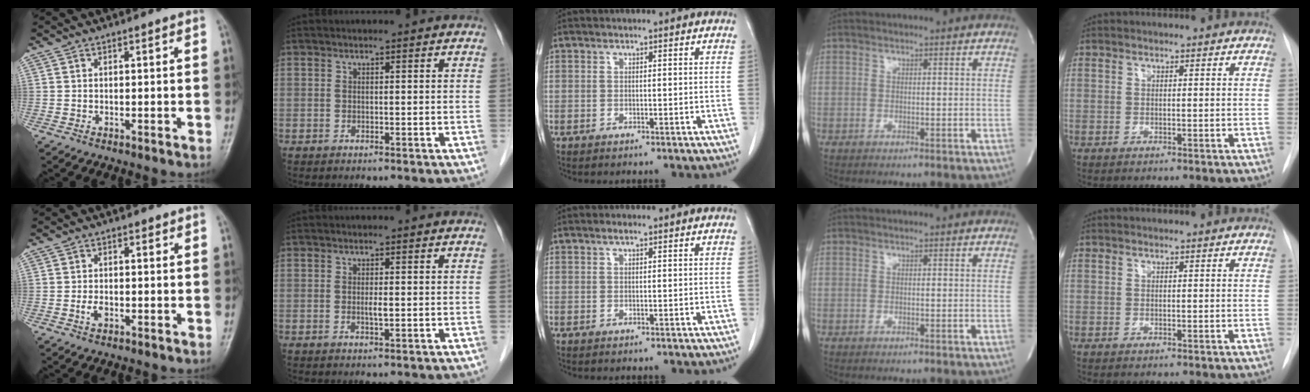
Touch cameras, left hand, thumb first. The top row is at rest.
{"thumb": {"total": 2.2, "force": [-0.6, 1.4, 1.6], "torque": [-0.025, 0.002, -0.014]}, "index": {"total": 1.2, "force": [-0.1, 0.2, 1.2], "torque": [-0.023, -0.001, -0.001]}, "middle": {"total": 0.8, "force": [0.5, 0.1, 0.5], "torque": [-0.013, 0.002, 0.010]}}